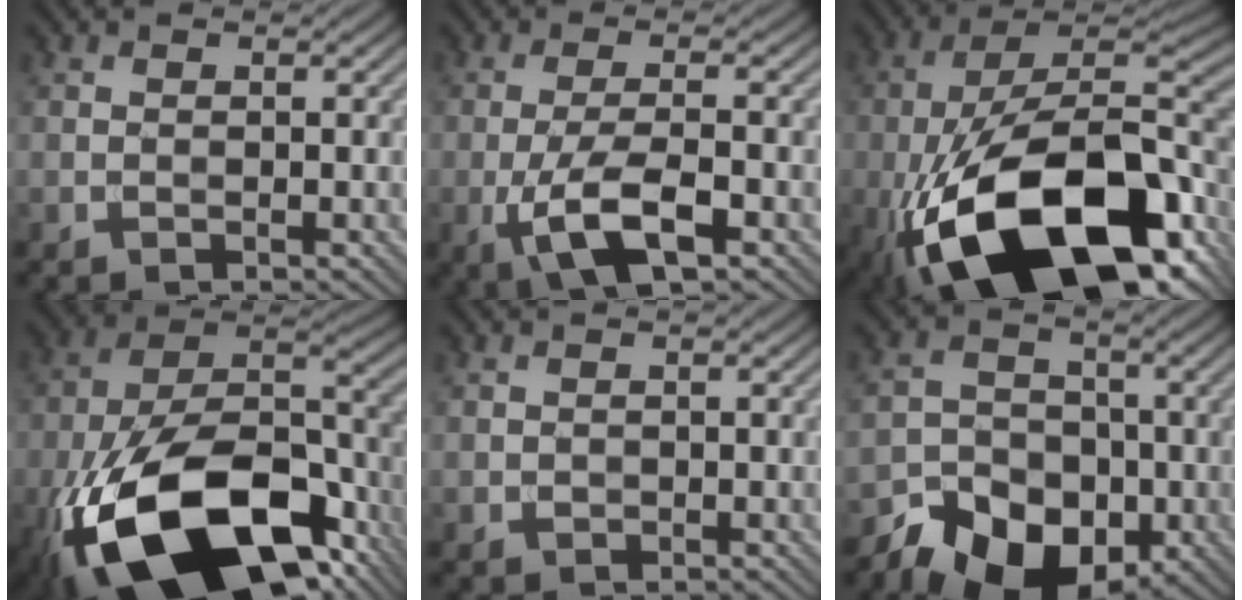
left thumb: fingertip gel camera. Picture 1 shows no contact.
{"total": 7.5, "force": [-2.9, 2.3, 6.5], "torque": [-0.130, 0.003, -0.058]}
{"total": 22.1, "force": [-10.7, 9.9, 16.7], "torque": [-0.302, -0.021, -0.168]}
{"total": 22.1, "force": [-11.8, 11.0, 15.1], "torque": [-0.305, -0.044, -0.181]}
{"total": 0.7, "force": [-0.3, 0.6, 0.2], "torque": [0.000, -0.004, -0.006]}
{"total": 11.8, "force": [-7.1, 8.2, 4.6], "torque": [-0.073, -0.026, -0.133]}